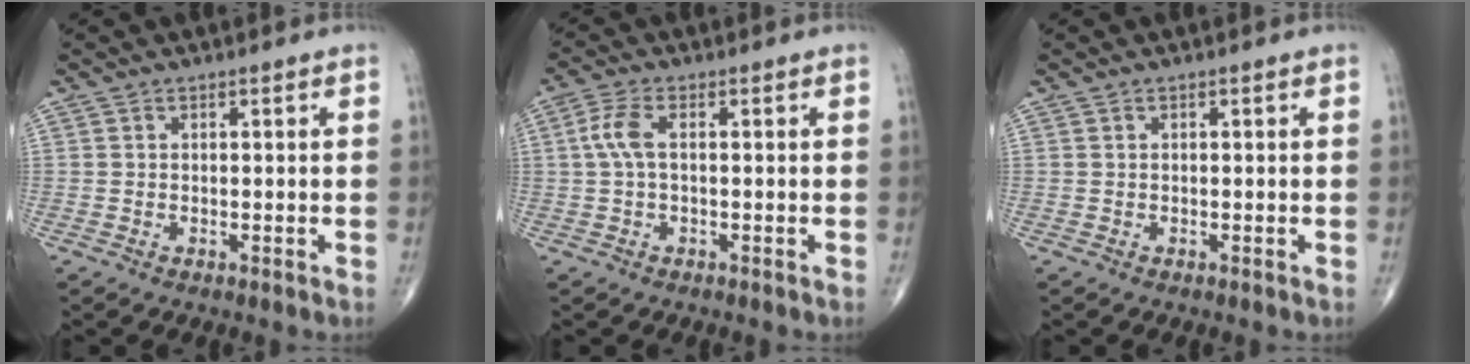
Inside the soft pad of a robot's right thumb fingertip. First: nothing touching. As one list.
[{"total": 4.3, "force": [0.4, 1.8, 3.9], "torque": [-0.102, 0.010, 0.005]}, {"total": 0.0}]